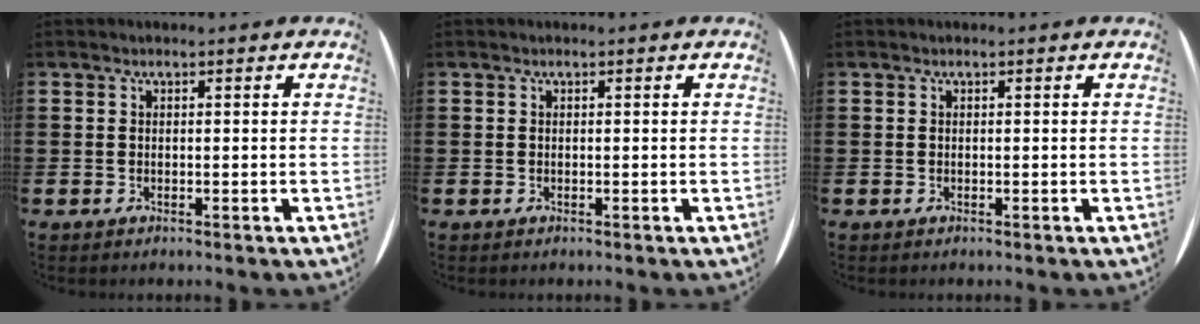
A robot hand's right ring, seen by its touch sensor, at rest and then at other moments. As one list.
[{"total": 0.0}, {"total": 0.0}]